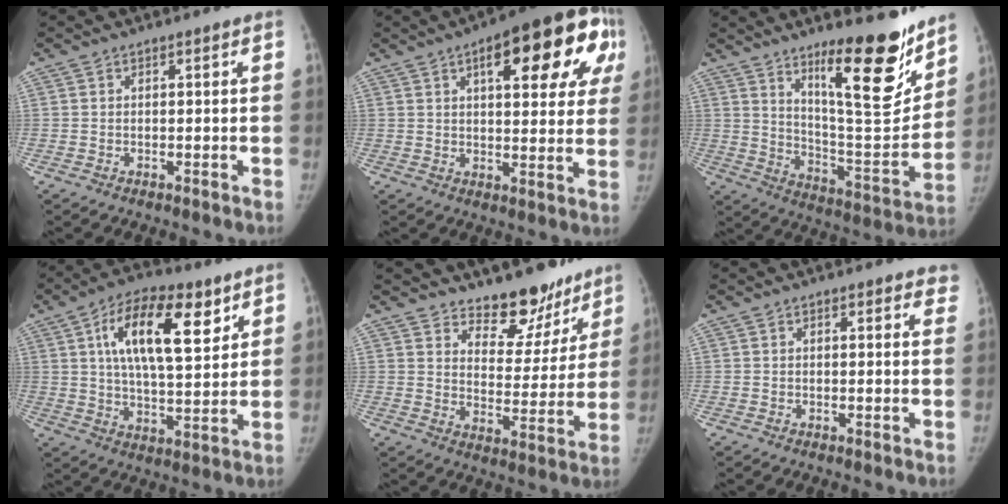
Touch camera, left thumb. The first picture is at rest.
{"total": 20.9, "force": [8.1, 7.8, 17.7], "torque": [-0.198, 0.011, 0.101]}
{"total": 19.8, "force": [13.3, 4.7, 14.0], "torque": [-0.164, -0.105, 0.216]}
{"total": 17.1, "force": [7.2, 7.3, 13.8], "torque": [-0.201, -0.019, 0.118]}
{"total": 13.0, "force": [10.8, 6.0, 3.9], "torque": [0.002, -0.090, 0.154]}
{"total": 3.9, "force": [3.0, 1.5, 1.9], "torque": [0.010, -0.006, 0.024]}